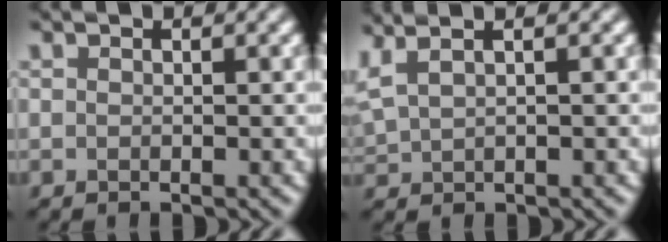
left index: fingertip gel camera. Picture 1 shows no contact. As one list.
[{"total": 3.8, "force": [2.3, 1.5, 2.7], "torque": [-0.068, 0.034, 0.034]}]